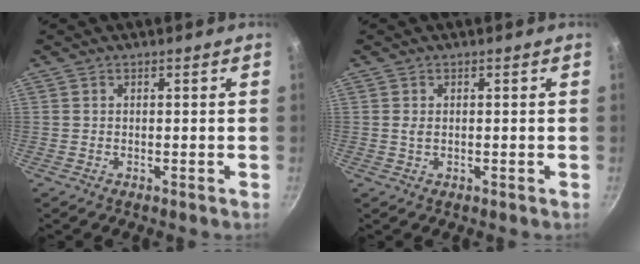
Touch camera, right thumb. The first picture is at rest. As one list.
[{"total": 1.2, "force": [0.1, 0.7, 0.9], "torque": [-0.019, 0.000, 0.001]}]